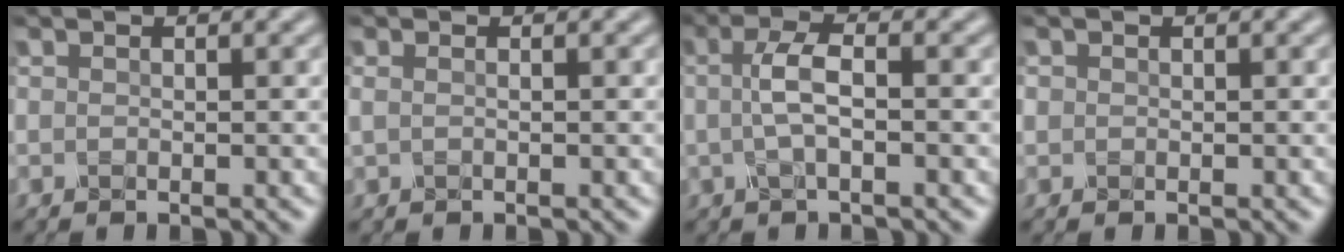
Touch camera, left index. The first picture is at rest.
{"total": 0.6, "force": [0.1, 0.2, 0.6], "torque": [-0.014, 0.002, 0.003]}
{"total": 3.1, "force": [0.1, 0.9, 3.0], "torque": [-0.062, 0.003, -0.002]}
{"total": 0.5, "force": [0.1, 0.5, 0.0], "torque": [0.004, 0.000, 0.000]}